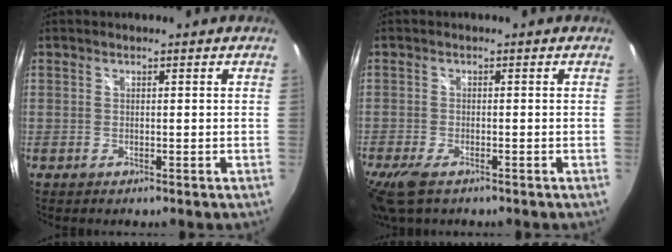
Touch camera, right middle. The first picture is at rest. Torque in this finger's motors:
{"motor_torque": [1.11, -1.01, 0.38, 0.11]}